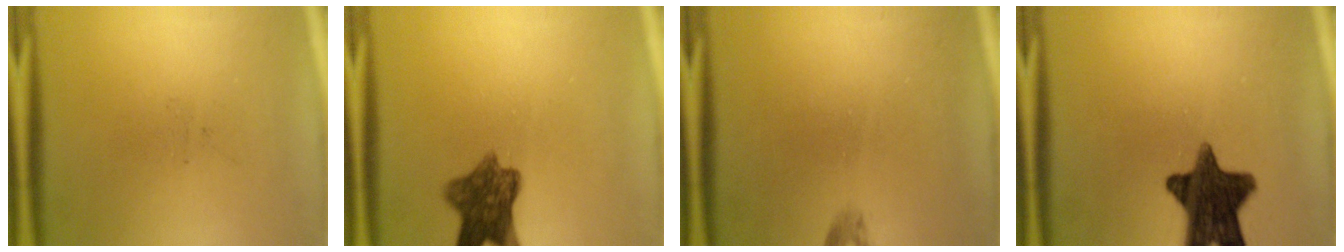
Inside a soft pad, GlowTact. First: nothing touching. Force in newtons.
{"total": 7.8}
{"total": 0.9}
{"total": 13.4}